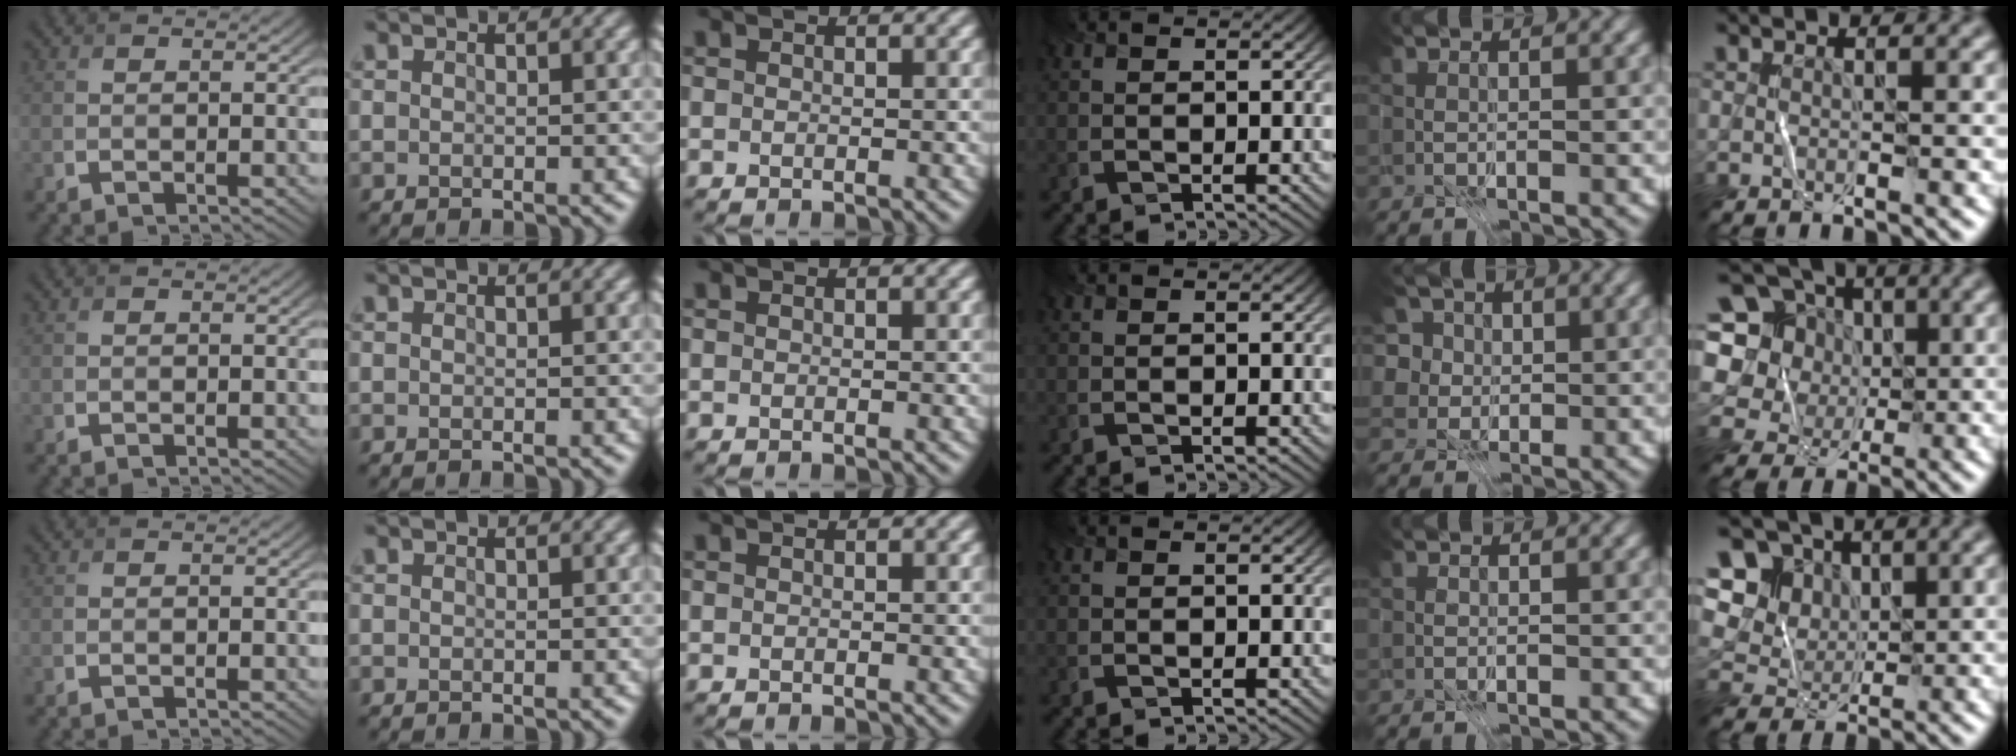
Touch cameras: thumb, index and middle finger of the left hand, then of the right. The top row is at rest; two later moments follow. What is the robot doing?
{"motion": "fold", "object": "file"}